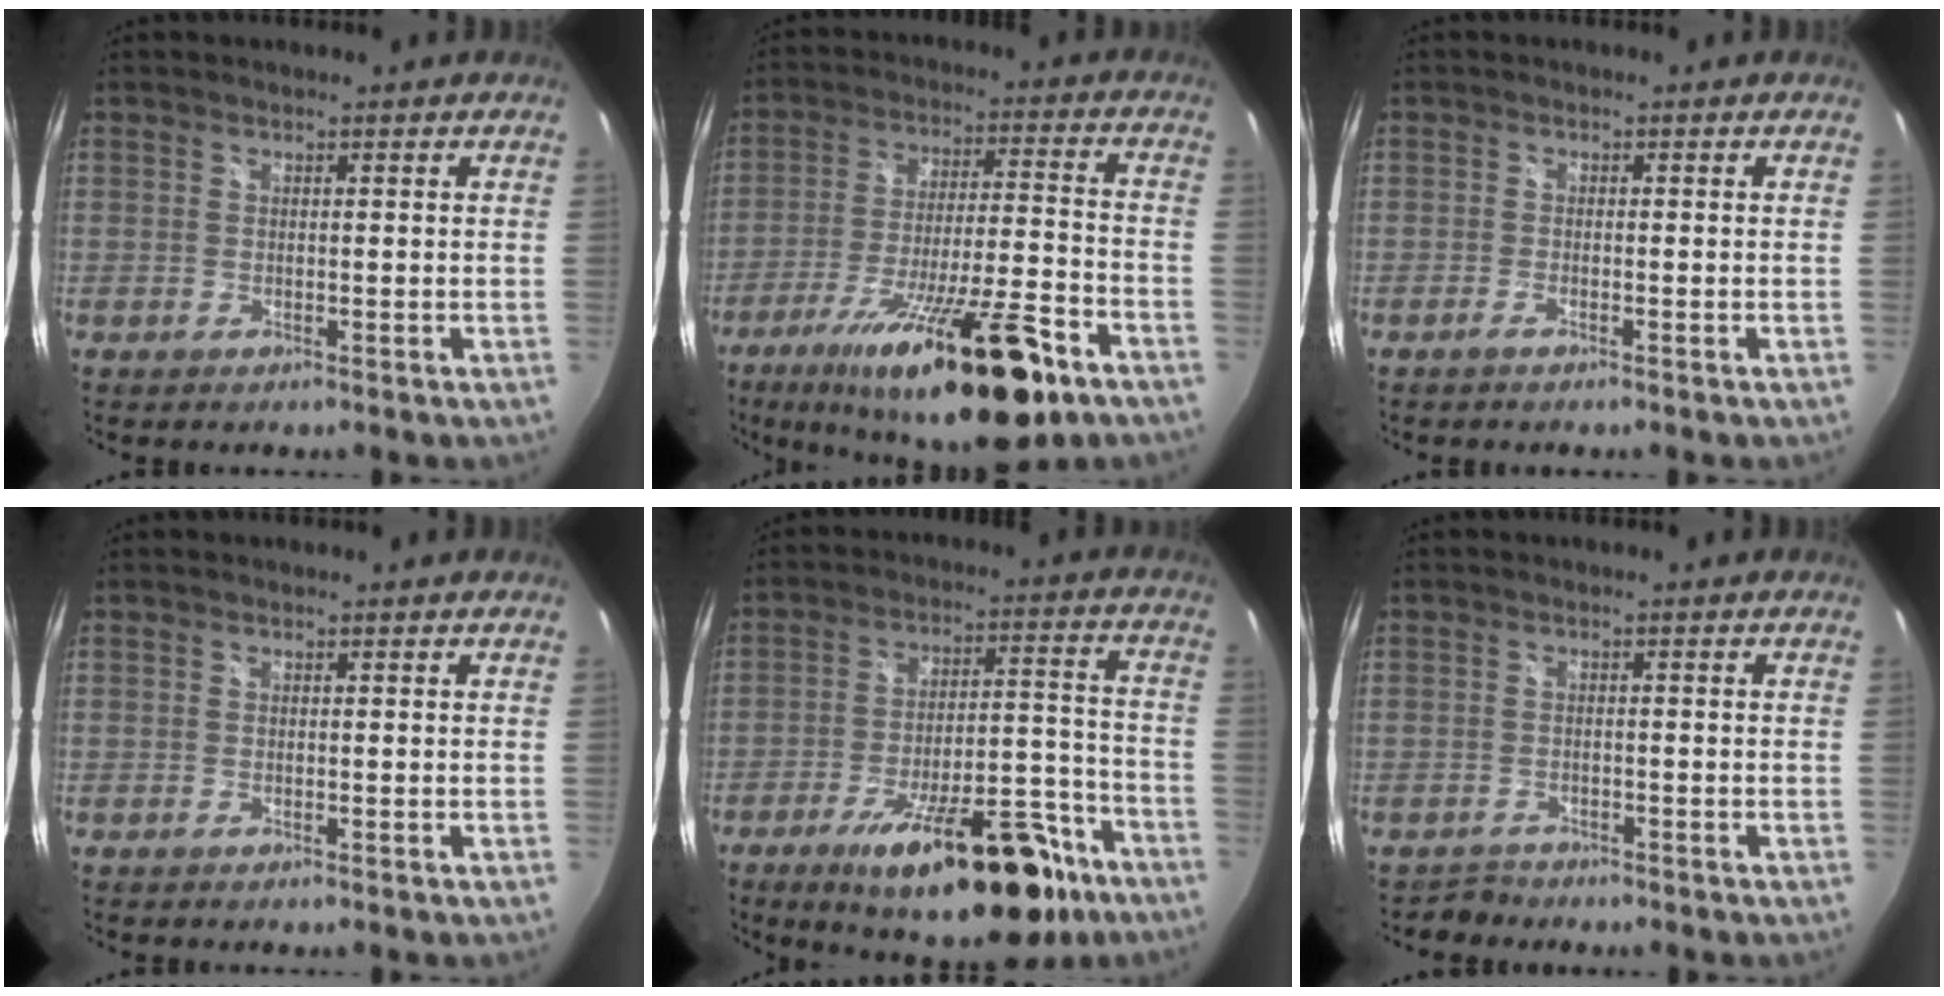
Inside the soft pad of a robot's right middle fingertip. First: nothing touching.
{"total": 23.5, "force": [-14.7, 4.7, 17.7], "torque": [-0.306, -0.041, -0.229]}
{"total": 1.0, "force": [-0.9, -0.1, 0.5], "torque": [-0.017, -0.001, -0.020]}
{"total": 0.0}
{"total": 23.3, "force": [-15.0, 7.8, 16.1], "torque": [-0.236, -0.004, -0.208]}
{"total": 1.9, "force": [-1.6, 1.0, -0.3], "torque": [0.002, 0.004, -0.029]}